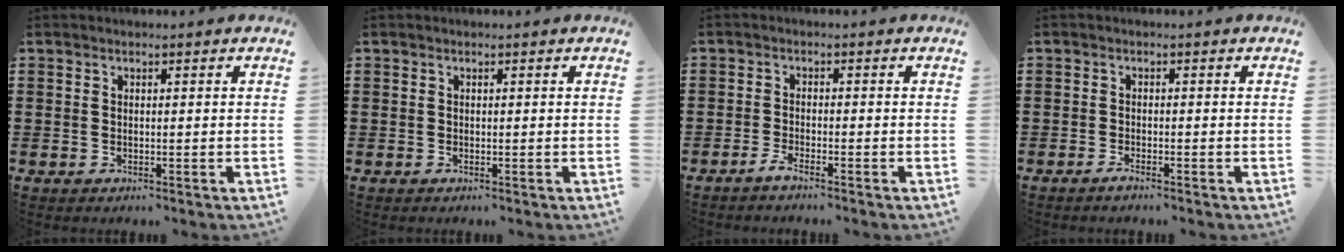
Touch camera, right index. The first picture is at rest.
{"total": 0.0}
{"total": 1.7, "force": [-1.5, -0.1, 0.7], "torque": [-0.020, -0.004, -0.030]}
{"total": 1.1, "force": [-1.0, 0.0, 0.5], "torque": [-0.011, -0.004, -0.019]}